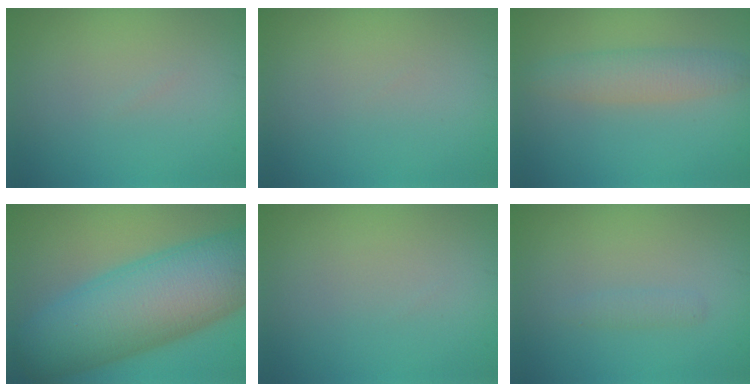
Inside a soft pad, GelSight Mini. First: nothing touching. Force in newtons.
{"total": 0.0}
{"total": 3.3, "press": 3.3, "slide": 0.1}
{"total": 13.4, "press": 13.4, "slide": 0.1}
{"total": 0.0}
{"total": 0.9, "press": 0.9, "slide": 0.0}